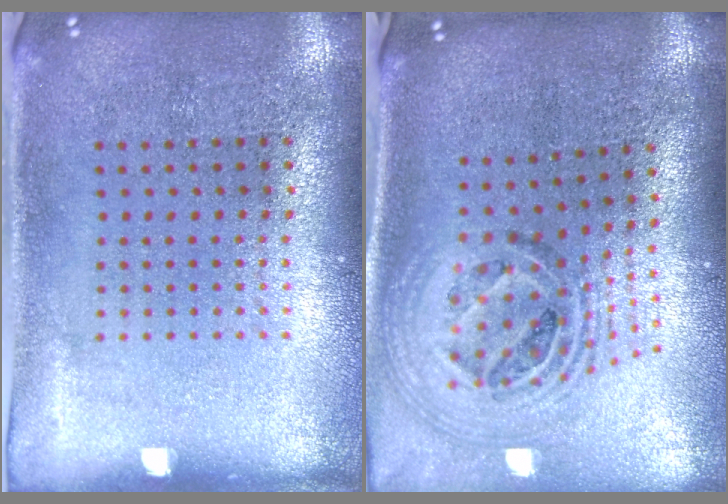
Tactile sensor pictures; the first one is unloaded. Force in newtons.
{"total": 1.8, "press": 1.5, "slide": 1.1}